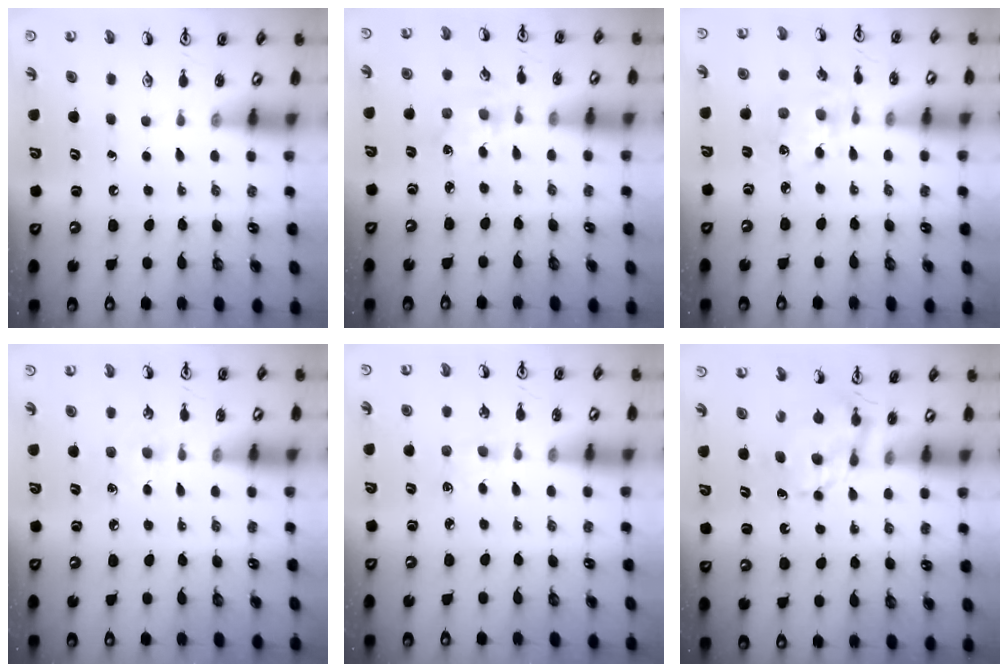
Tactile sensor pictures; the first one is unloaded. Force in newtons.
{"total": 1.0, "press": 1.0, "slide": 0.2}
{"total": 6.1, "press": 6.0, "slide": 1.2}
{"total": 5.5, "press": 5.4, "slide": 0.7}
{"total": 3.6, "press": 3.6, "slide": 0.5}
{"total": 6.8, "press": 6.8, "slide": 0.5}